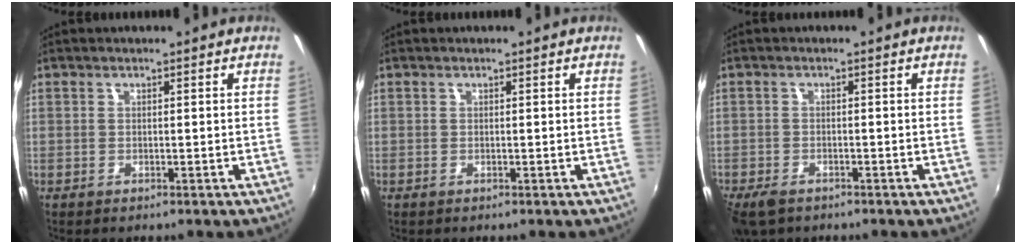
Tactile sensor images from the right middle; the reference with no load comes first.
{"total": 0.0}
{"total": 4.9, "force": [-3.6, 2.3, 2.4], "torque": [-0.064, -0.018, -0.070]}